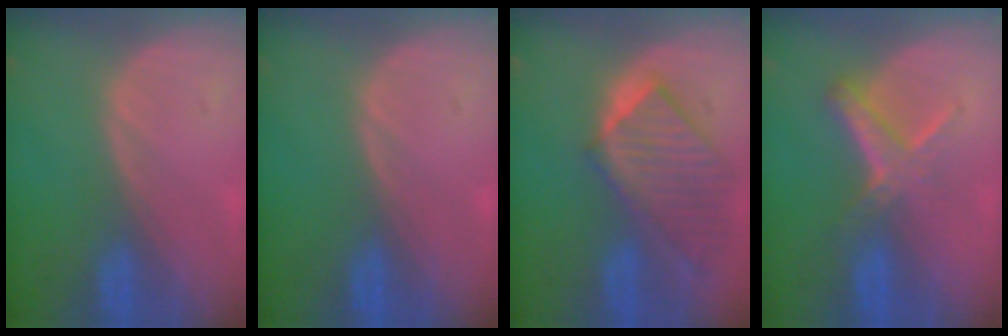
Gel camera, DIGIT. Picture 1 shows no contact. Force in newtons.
{"total": 0.0}
{"total": 9.5, "press": 8.3, "slide": 4.7}
{"total": 5.9, "press": 5.1, "slide": 3.0}